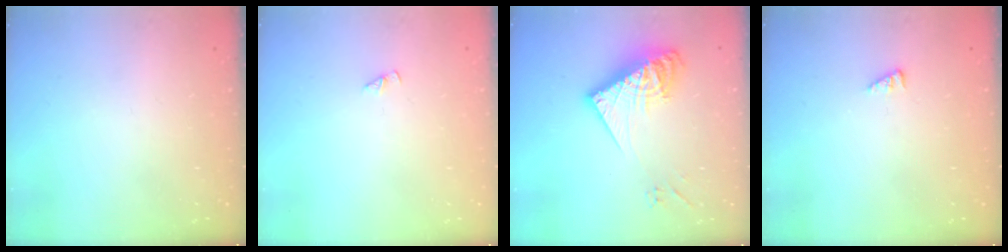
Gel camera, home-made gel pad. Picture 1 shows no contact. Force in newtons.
{"total": 0.8, "press": 0.8, "slide": 0.1}
{"total": 15.0, "press": 15.0, "slide": 0.4}
{"total": 1.6, "press": 1.5, "slide": 0.4}